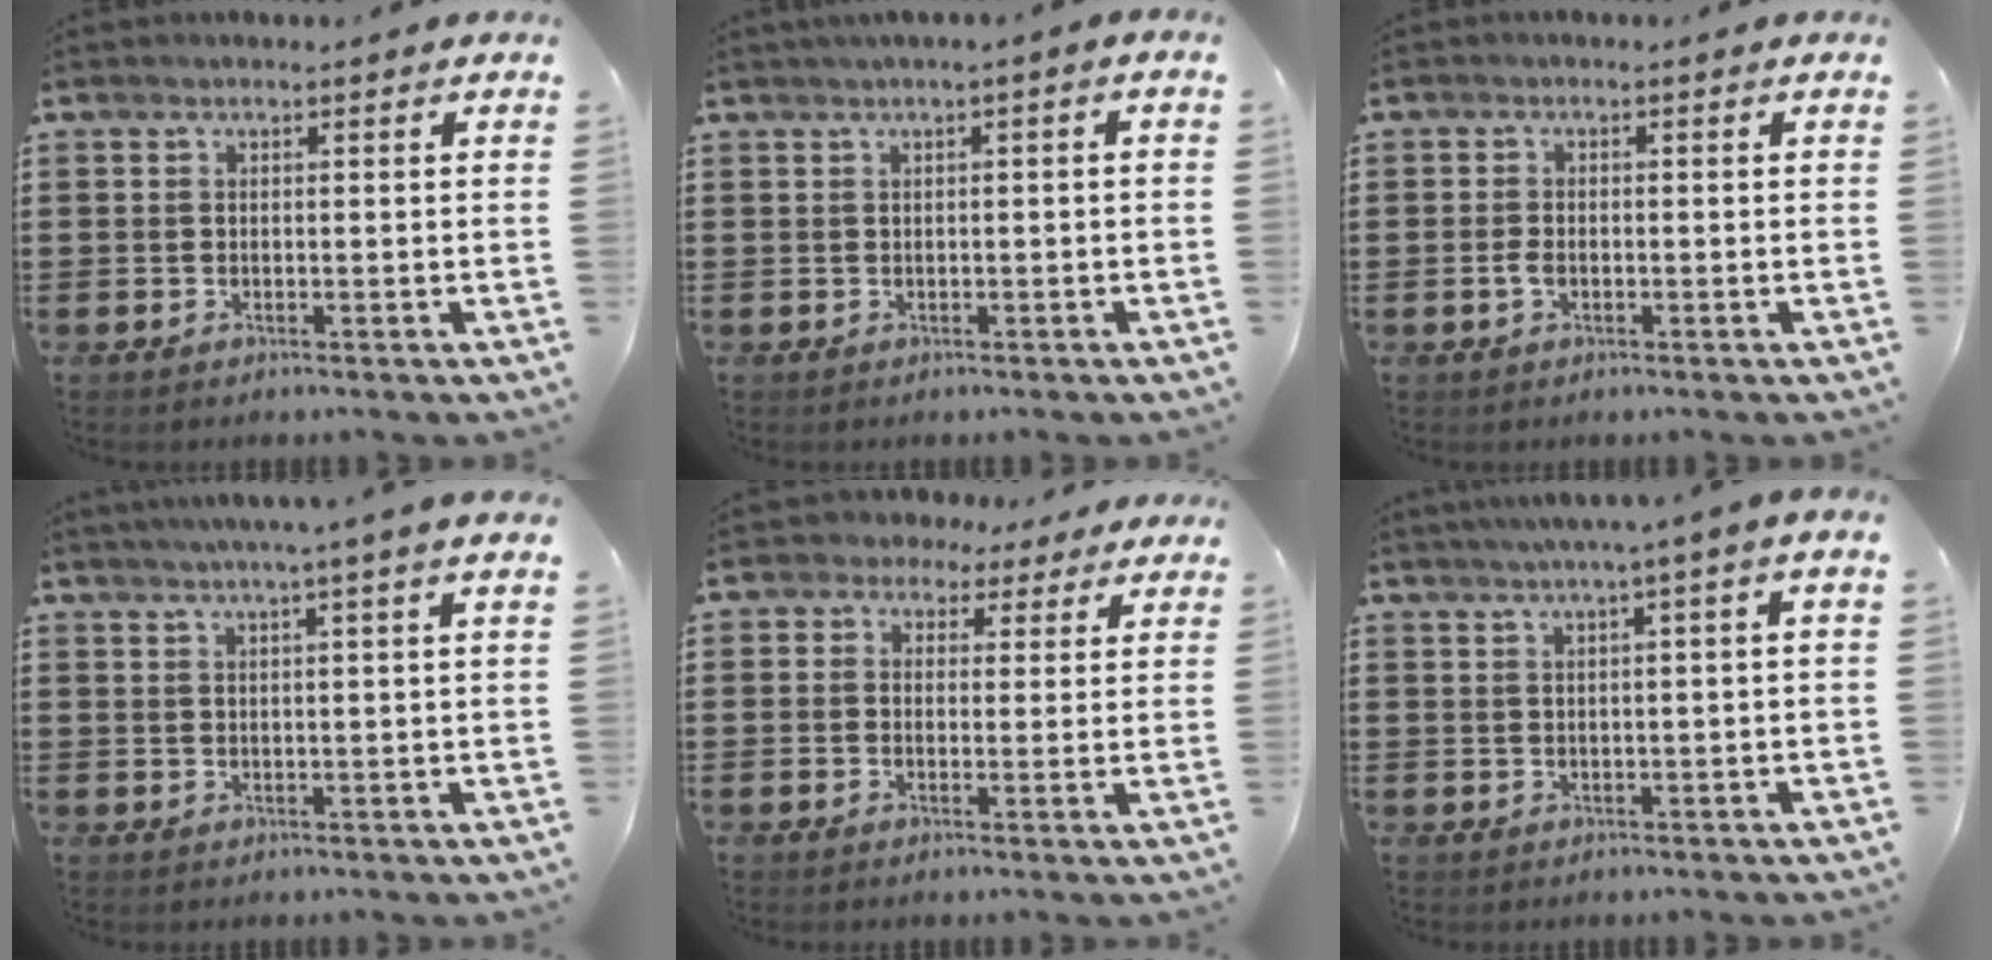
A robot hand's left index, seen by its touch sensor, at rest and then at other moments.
{"total": 1.0, "force": [-0.2, 0.0, 1.0], "torque": [-0.015, -0.004, -0.002]}
{"total": 1.7, "force": [-0.6, 1.0, 1.3], "torque": [-0.033, -0.002, -0.014]}
{"total": 2.7, "force": [1.8, -1.0, 1.8], "torque": [-0.036, -0.002, 0.028]}
{"total": 2.7, "force": [1.6, 2.1, 0.5], "torque": [-0.023, 0.007, 0.028]}
{"total": 2.2, "force": [0.7, -0.6, 2.0], "torque": [-0.034, -0.007, 0.009]}